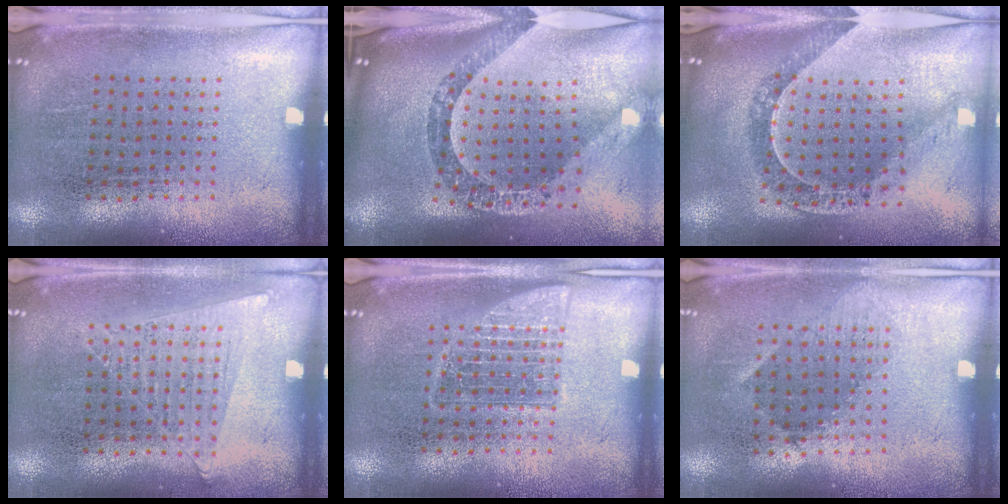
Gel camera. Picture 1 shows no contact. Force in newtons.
{"total": 2.8, "press": 2.1, "slide": 1.8}
{"total": 1.1, "press": 1.1, "slide": 0.2}
{"total": 1.0, "press": 0.9, "slide": 0.4}
{"total": 1.2, "press": 1.2, "slide": 0.2}
{"total": 0.9, "press": 0.7, "slide": 0.5}